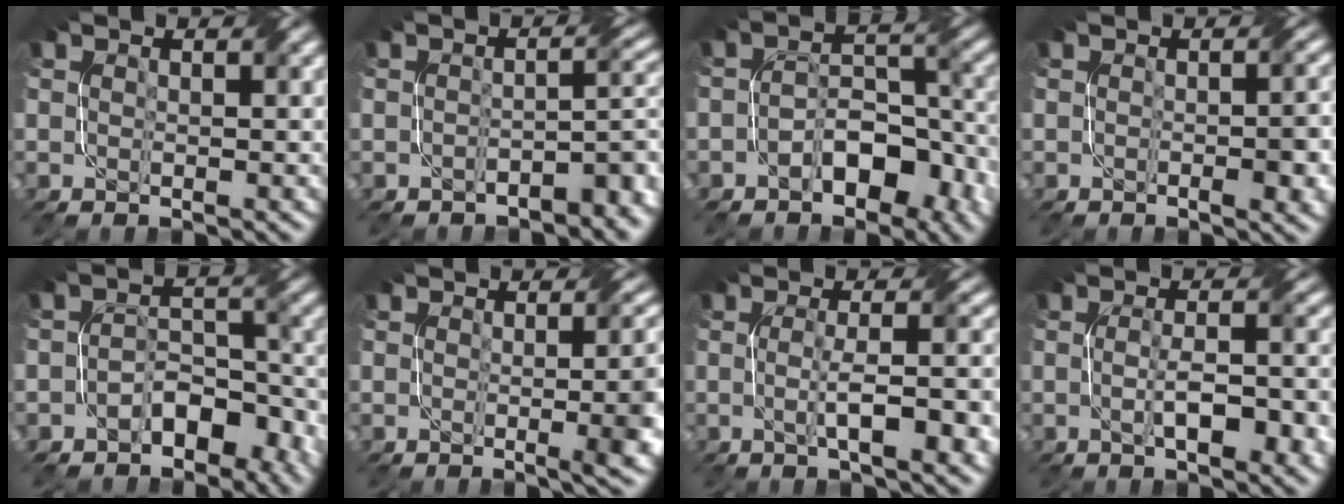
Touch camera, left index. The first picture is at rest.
{"total": 3.8, "force": [-2.4, 1.3, 2.7], "torque": [-0.040, 0.005, -0.036]}
{"total": 5.6, "force": [-2.7, 3.0, 3.9], "torque": [-0.056, 0.008, -0.045]}
{"total": 3.8, "force": [-0.7, 1.0, 3.6], "torque": [-0.039, 0.003, -0.008]}
{"total": 4.6, "force": [-2.6, 2.6, 2.8], "torque": [-0.034, 0.005, -0.043]}
{"total": 8.2, "force": [-0.6, 3.0, 7.6], "torque": [-0.049, 0.005, -0.008]}
{"total": 6.6, "force": [-1.0, 1.4, 6.4], "torque": [-0.089, 0.001, -0.015]}
{"total": 5.9, "force": [-1.2, 1.4, 5.5], "torque": [-0.089, -0.003, -0.016]}